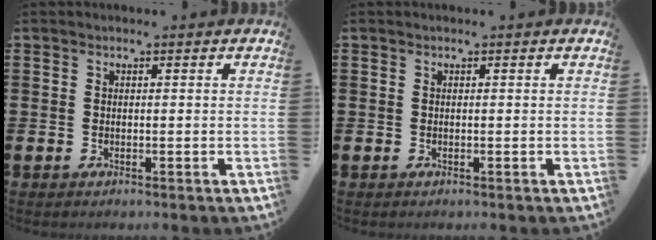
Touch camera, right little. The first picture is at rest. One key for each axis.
{"total": 0.0}